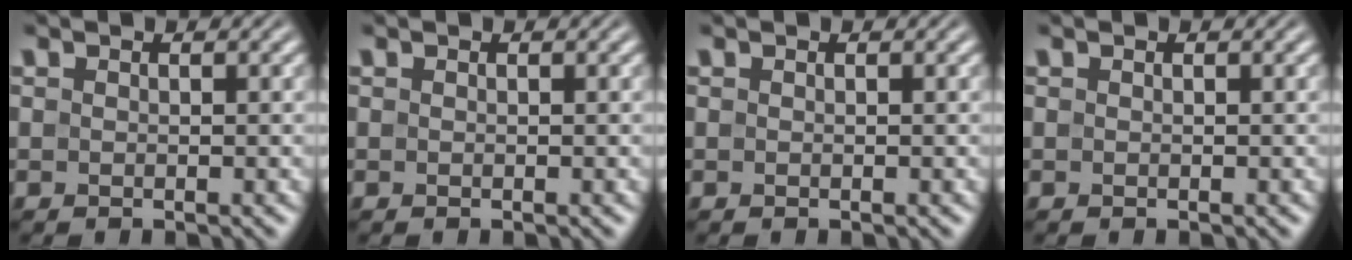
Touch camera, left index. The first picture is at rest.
{"total": 0.0}
{"total": 0.0}
{"total": 0.0}